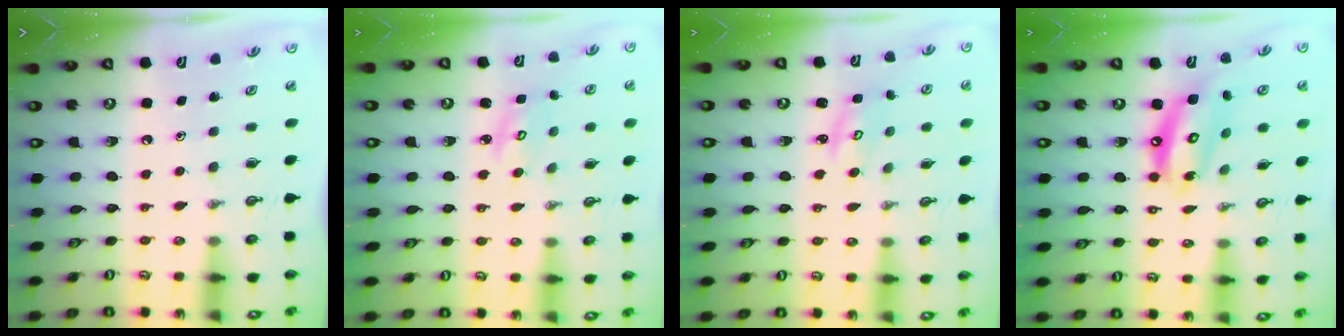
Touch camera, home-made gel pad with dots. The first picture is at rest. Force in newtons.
{"total": 3.3, "press": 3.3, "slide": 0.2}
{"total": 2.9, "press": 2.9, "slide": 0.4}
{"total": 13.2, "press": 13.2, "slide": 1.4}